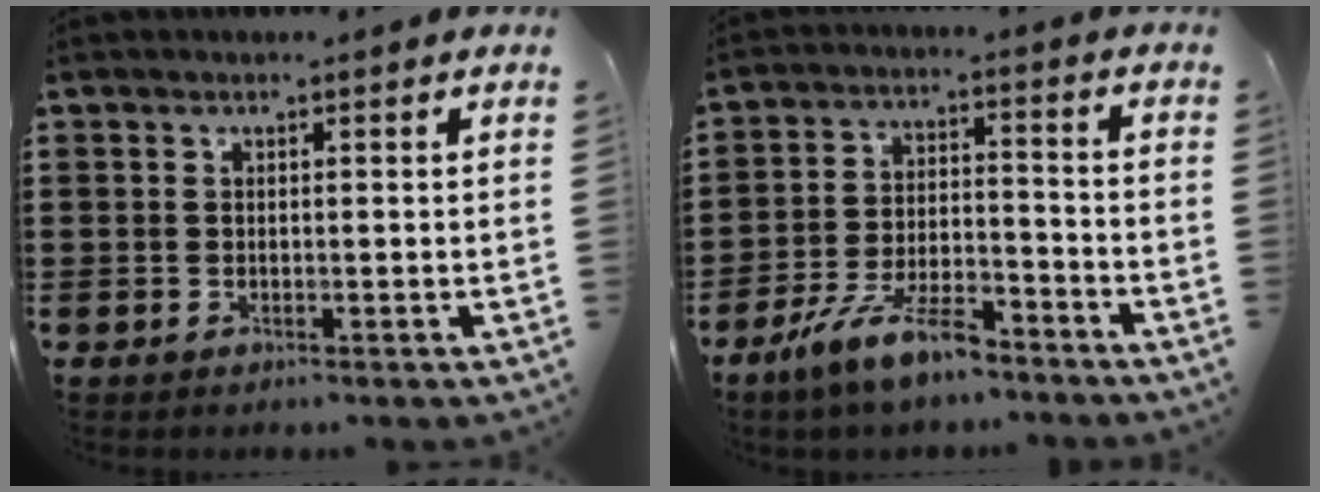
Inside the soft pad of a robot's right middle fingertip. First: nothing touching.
{"total": 9.2, "force": [-7.0, 2.2, 5.5], "torque": [-0.115, 0.007, -0.134]}